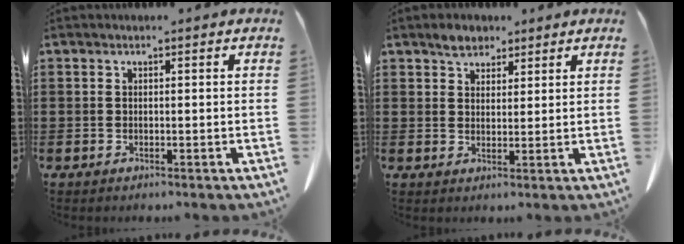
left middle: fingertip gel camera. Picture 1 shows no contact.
{"total": 3.1, "force": [2.5, 1.6, 0.8], "torque": [-0.015, 0.006, 0.046]}